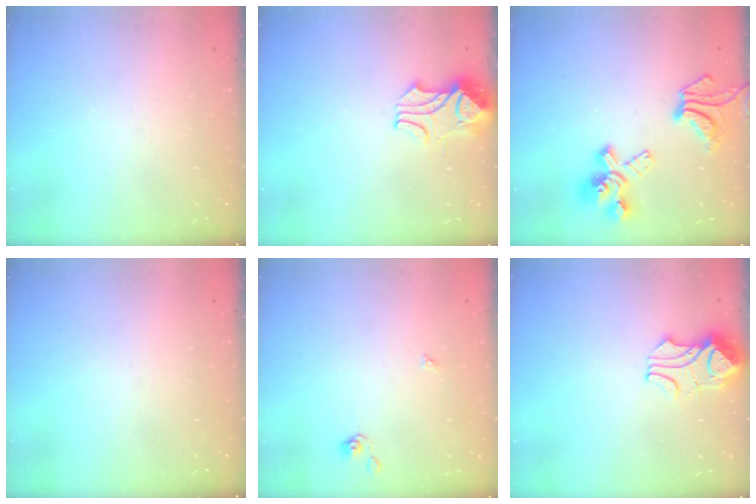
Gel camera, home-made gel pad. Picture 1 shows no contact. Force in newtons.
{"total": 2.2, "press": 2.0, "slide": 0.8}
{"total": 8.7, "press": 8.3, "slide": 2.6}
{"total": 0.0}
{"total": 2.9, "press": 2.9, "slide": 0.4}
{"total": 3.4, "press": 3.3, "slide": 1.0}